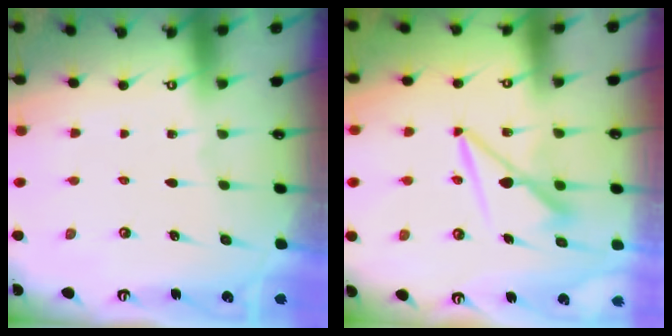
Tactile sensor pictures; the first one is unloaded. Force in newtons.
{"total": 7.9, "press": 7.9, "slide": 0.5}